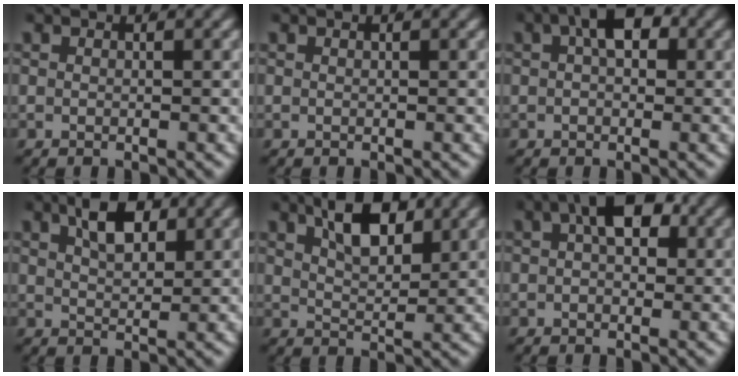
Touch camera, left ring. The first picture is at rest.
{"total": 0.0}
{"total": 3.8, "force": [1.3, 1.7, 3.2], "torque": [-0.042, 0.000, 0.022]}
{"total": 4.3, "force": [2.4, 1.7, 3.2], "torque": [-0.050, -0.007, 0.046]}
{"total": 5.4, "force": [3.2, 2.1, 3.8], "torque": [-0.060, -0.009, 0.058]}
{"total": 4.4, "force": [1.5, 2.0, 3.6], "torque": [-0.049, 0.001, 0.025]}